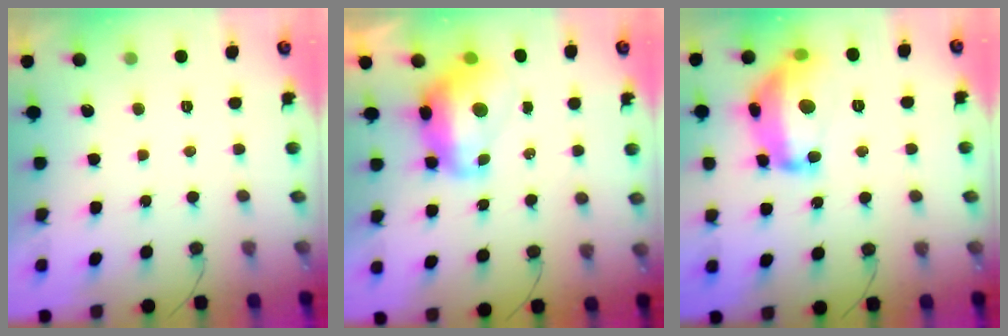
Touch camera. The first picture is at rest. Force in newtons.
{"total": 11.5, "press": 11.4, "slide": 1.2}
{"total": 17.3, "press": 17.3, "slide": 0.9}